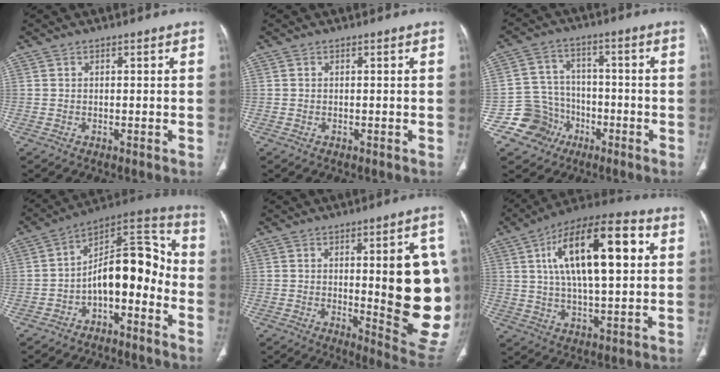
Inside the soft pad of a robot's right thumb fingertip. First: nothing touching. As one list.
[{"total": 0.0}, {"total": 9.4, "force": [-4.5, 8.2, 1.1], "torque": [0.018, 0.047, -0.074]}, {"total": 14.8, "force": [-5.0, 7.6, 11.6], "torque": [-0.149, 0.098, -0.083]}, {"total": 20.3, "force": [0.7, 5.3, 19.5], "torque": [-0.204, -0.025, 0.020]}, {"total": 20.7, "force": [5.2, 7.7, 18.5], "torque": [-0.295, 0.010, 0.079]}]